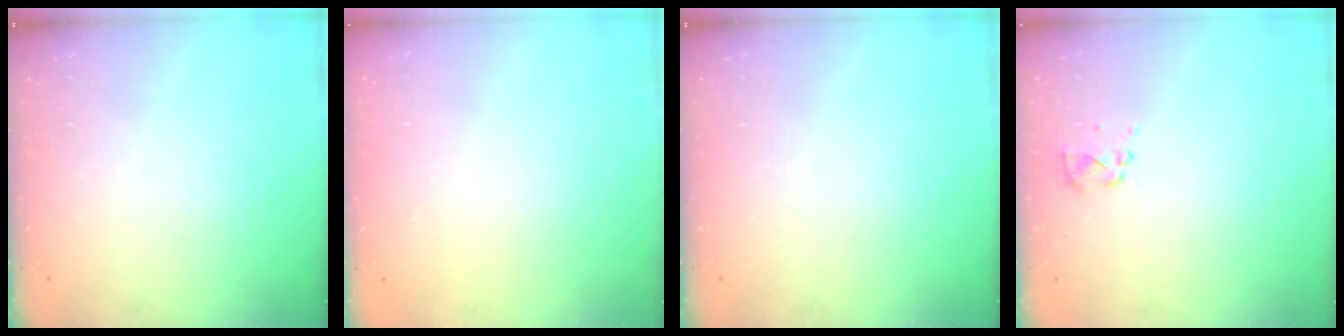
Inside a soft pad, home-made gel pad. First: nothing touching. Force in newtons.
{"total": 1.6, "press": 1.6, "slide": 0.1}
{"total": 0.0}
{"total": 4.0, "press": 3.8, "slide": 1.1}